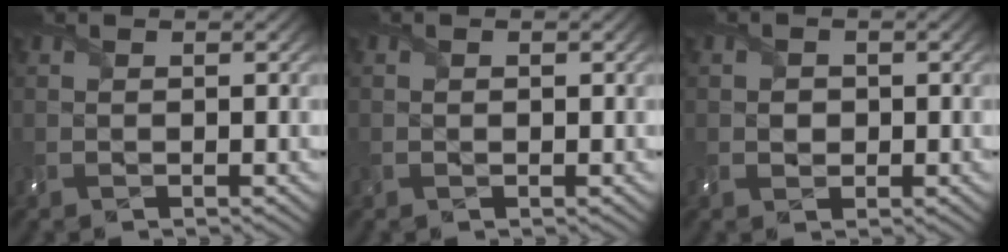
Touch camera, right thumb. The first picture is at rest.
{"total": 0.0}
{"total": 1.4, "force": [-0.1, 1.3, 0.5], "torque": [-0.012, -0.004, -0.004]}